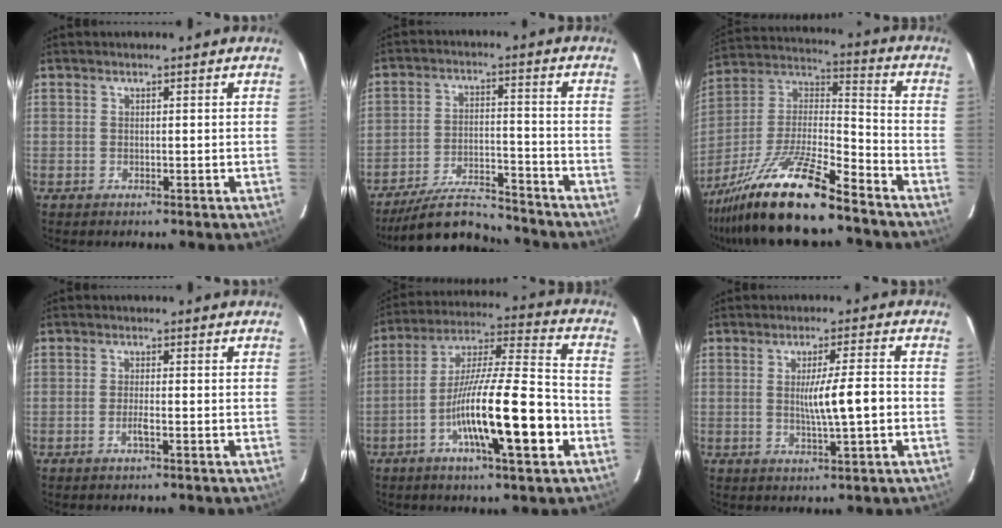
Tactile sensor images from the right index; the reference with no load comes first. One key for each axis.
{"total": 10.7, "fx": -10.0, "fy": 2.2, "fz": 3.1, "tx": -0.051, "ty": 0.004, "tz": -0.173}
{"total": 18.8, "fx": -14.3, "fy": 2.1, "fz": 12.0, "tx": -0.262, "ty": -0.017, "tz": -0.265}
{"total": 1.7, "fx": -0.7, "fy": 0.1, "fz": 1.6, "tx": -0.031, "ty": -0.001, "tz": -0.015}
{"total": 17.7, "fx": -6.0, "fy": 1.6, "fz": 16.6, "tx": -0.290, "ty": -0.003, "tz": -0.099}
{"total": 6.7, "fx": -0.6, "fy": -0.1, "fz": 6.7, "tx": -0.108, "ty": -0.003, "tz": -0.008}